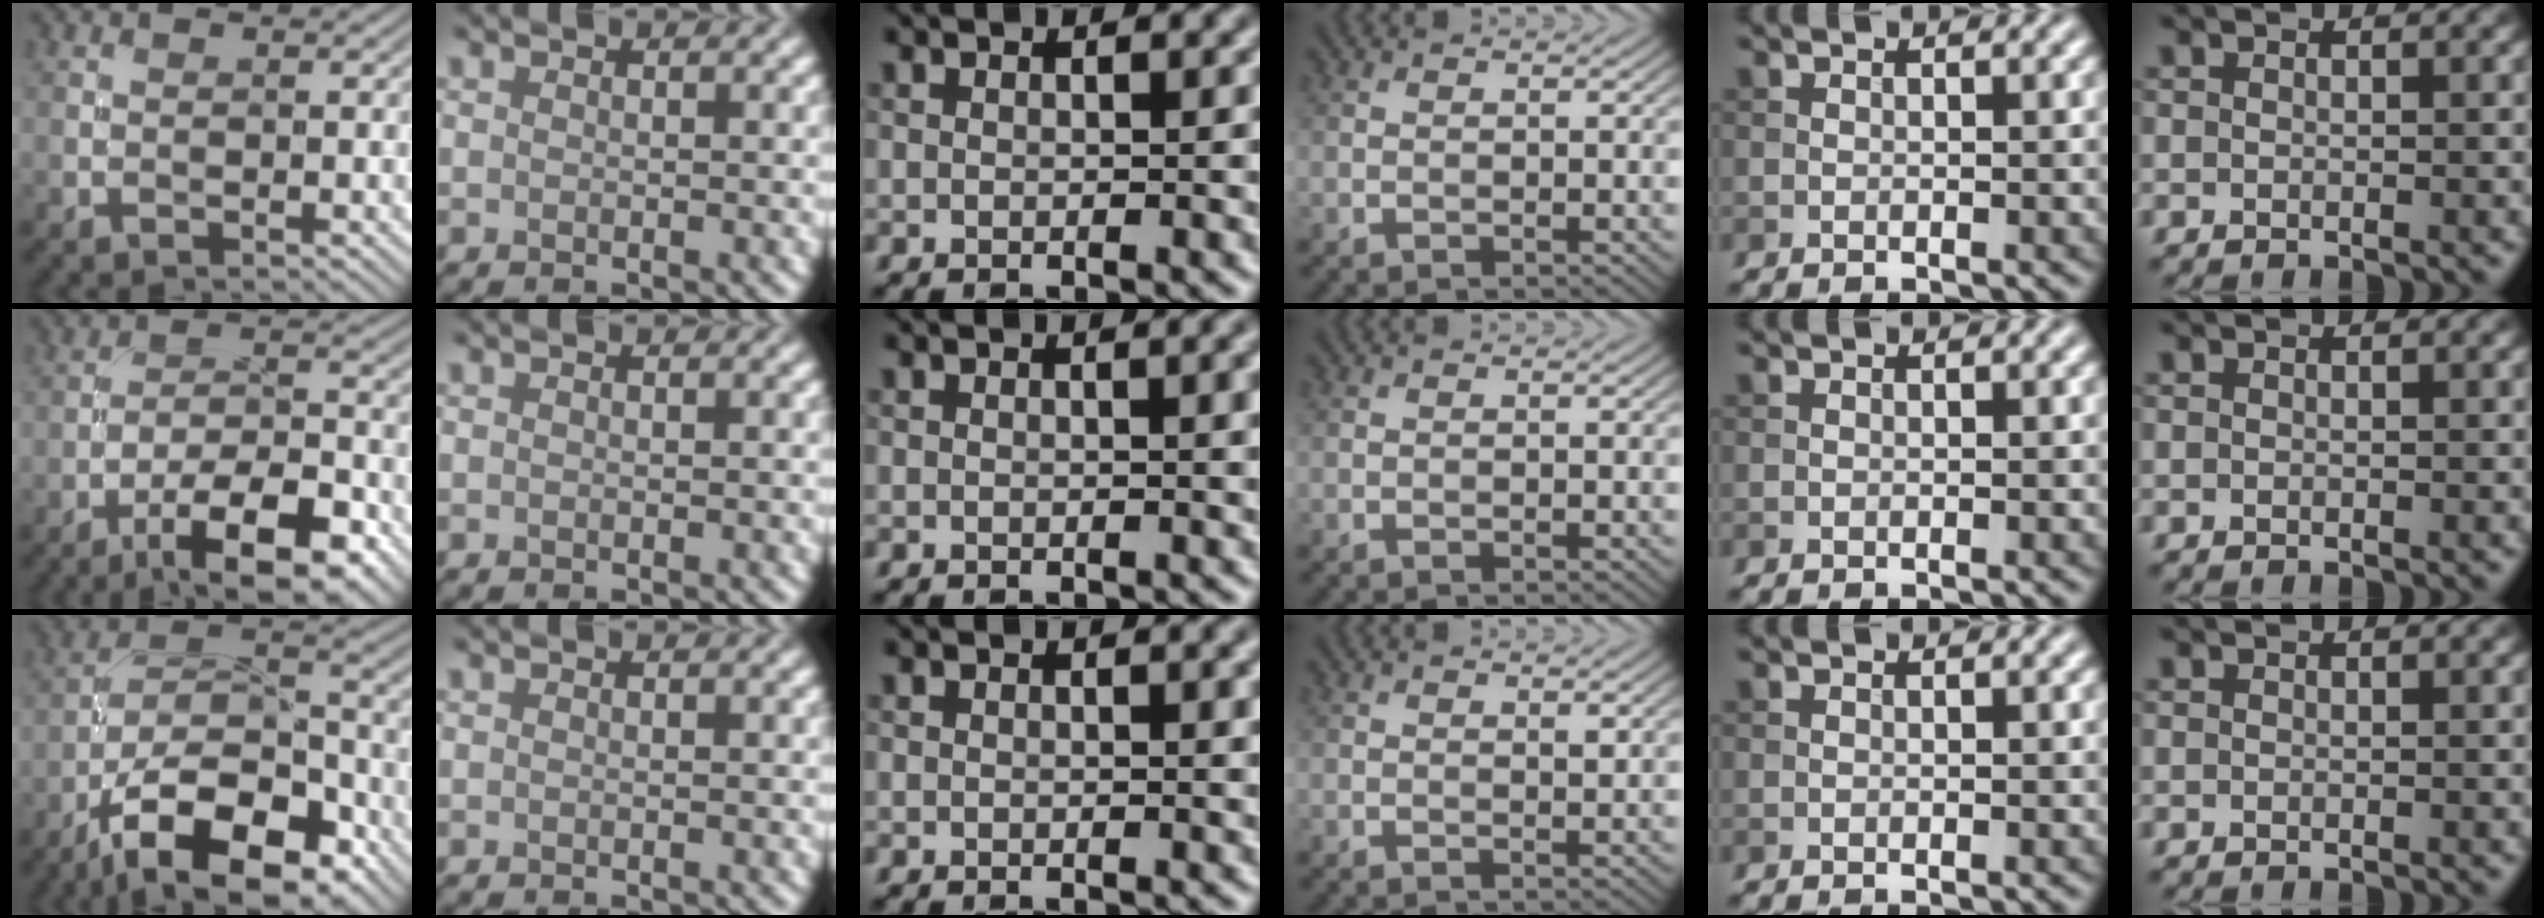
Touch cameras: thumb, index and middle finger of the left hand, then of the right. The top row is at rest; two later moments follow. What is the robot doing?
{"motion": "screw", "object": "medicine bottle"}